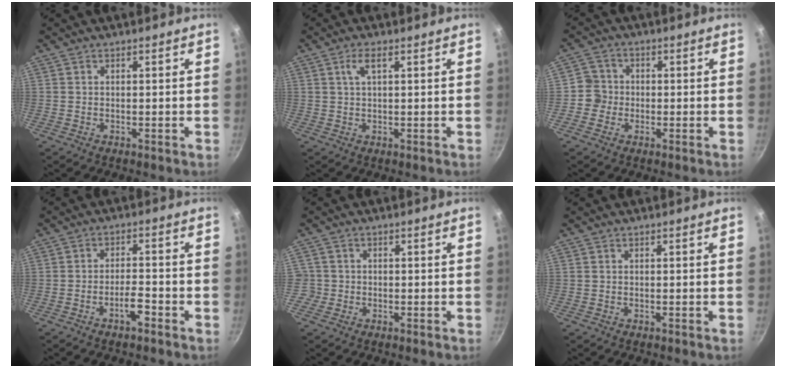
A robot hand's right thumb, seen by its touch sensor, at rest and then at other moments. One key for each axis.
{"total": 2.9, "fx": 1.2, "fy": 0.9, "fz": 2.5, "tx": -0.049, "ty": 0.003, "tz": 0.026}
{"total": 4.1, "fx": -0.7, "fy": 3.9, "fz": 0.7, "tx": 0.015, "ty": 0.012, "tz": -0.026}
{"total": 4.0, "fx": -2.4, "fy": 1.2, "fz": 3.0, "tx": -0.046, "ty": 0.026, "tz": -0.041}
{"total": 2.1, "fx": -0.5, "fy": 2.1, "fz": 0.1, "tx": 0.011, "ty": 0.013, "tz": -0.008}
{"total": 0.0}